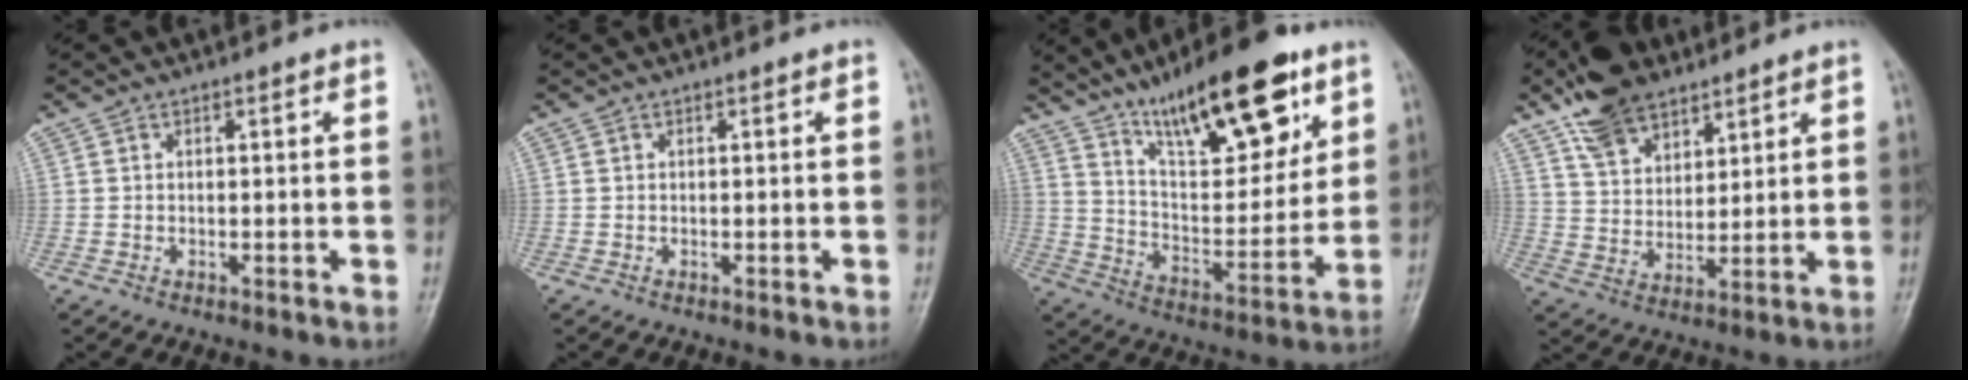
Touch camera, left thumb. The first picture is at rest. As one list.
[{"total": 0.0}, {"total": 21.7, "force": [13.4, 7.4, 15.4], "torque": [-0.202, -0.058, 0.228]}, {"total": 12.1, "force": [8.2, 6.6, 6.0], "torque": [-0.082, -0.029, 0.154]}]